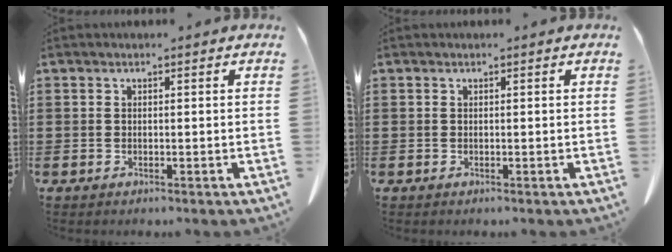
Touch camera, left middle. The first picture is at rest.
{"total": 0.0}